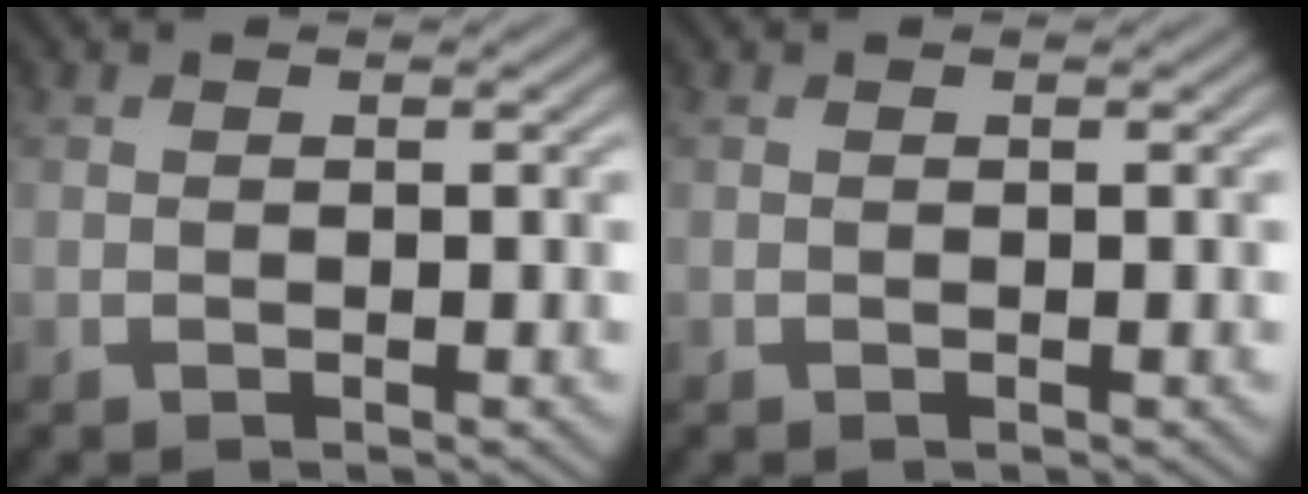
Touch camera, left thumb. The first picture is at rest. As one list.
[{"total": 0.0}]